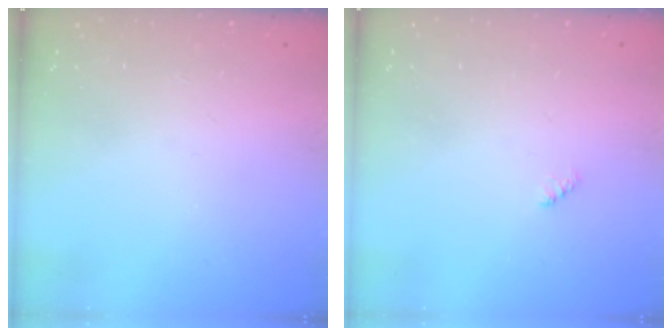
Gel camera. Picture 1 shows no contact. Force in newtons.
{"total": 2.3, "press": 2.2, "slide": 0.5}